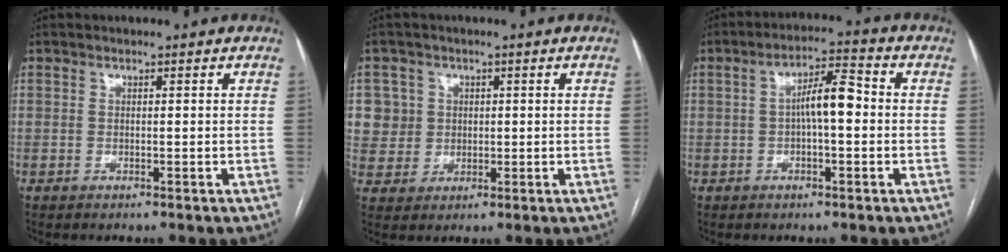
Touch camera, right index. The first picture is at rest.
{"total": 6.6, "force": [1.8, 6.3, 0.1], "torque": [0.007, 0.017, 0.045]}
{"total": 6.6, "force": [-0.1, 1.6, 6.4], "torque": [-0.114, 0.023, -0.003]}